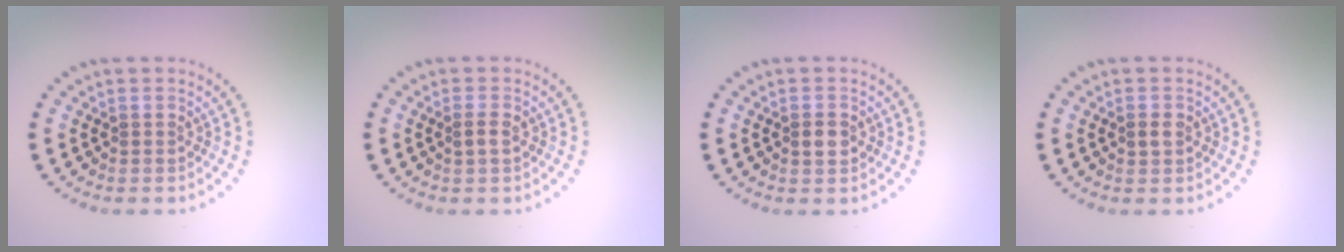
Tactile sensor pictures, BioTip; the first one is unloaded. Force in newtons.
{"total": 1.2, "press": 1.1, "slide": 0.4}
{"total": 1.5, "press": 1.5, "slide": 0.3}
{"total": 1.0, "press": 1.0, "slide": 0.2}